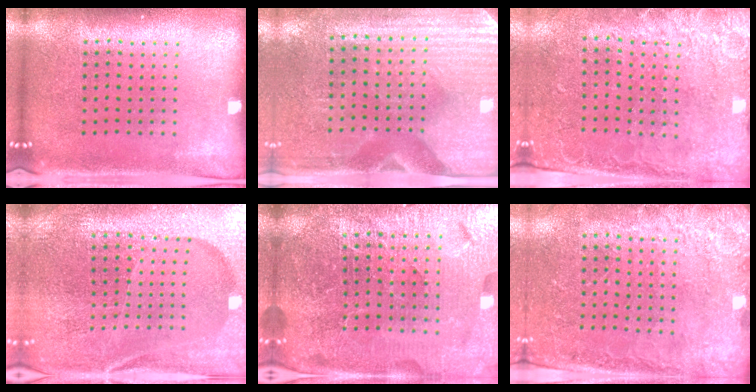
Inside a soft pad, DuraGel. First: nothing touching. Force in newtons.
{"total": 3.0, "press": 2.6, "slide": 1.5}
{"total": 2.6, "press": 2.1, "slide": 1.5}
{"total": 4.0, "press": 3.9, "slide": 1.0}
{"total": 5.8, "press": 5.3, "slide": 2.5}
{"total": 2.5, "press": 2.3, "slide": 0.8}